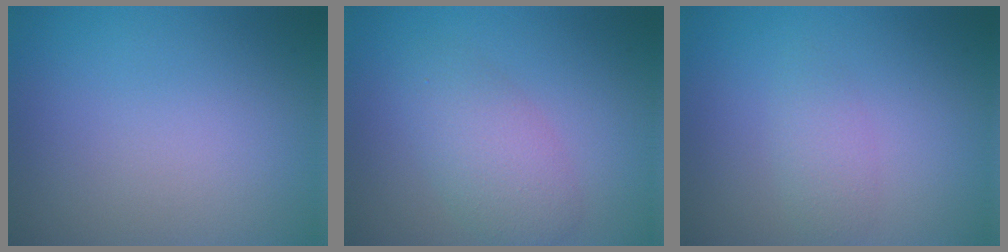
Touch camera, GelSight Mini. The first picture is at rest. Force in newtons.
{"total": 3.7, "press": 3.7, "slide": 0.1}
{"total": 1.8, "press": 1.8, "slide": 0.1}